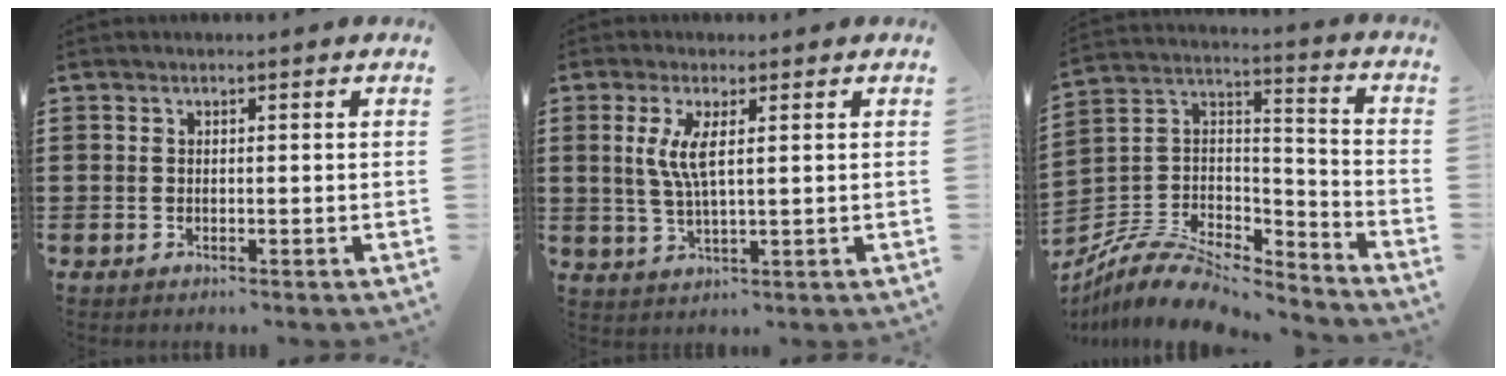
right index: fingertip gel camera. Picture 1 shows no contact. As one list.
[{"total": 5.0, "force": [1.3, 1.0, 4.7], "torque": [-0.103, -0.003, 0.018]}, {"total": 8.8, "force": [-7.5, 3.0, 3.3], "torque": [-0.070, 0.012, -0.147]}]